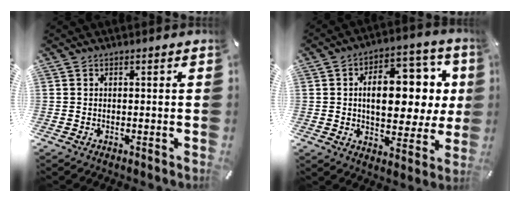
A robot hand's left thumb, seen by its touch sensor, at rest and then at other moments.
{"total": 17.2, "force": [3.1, 10.4, 13.4], "torque": [-0.185, -0.006, 0.055]}